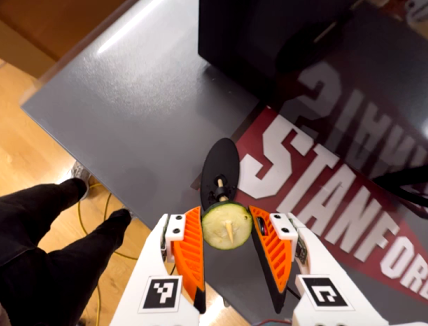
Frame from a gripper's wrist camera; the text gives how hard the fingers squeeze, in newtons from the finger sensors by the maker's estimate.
{"total": 7.9, "left": 7.6, "right": 8.1}